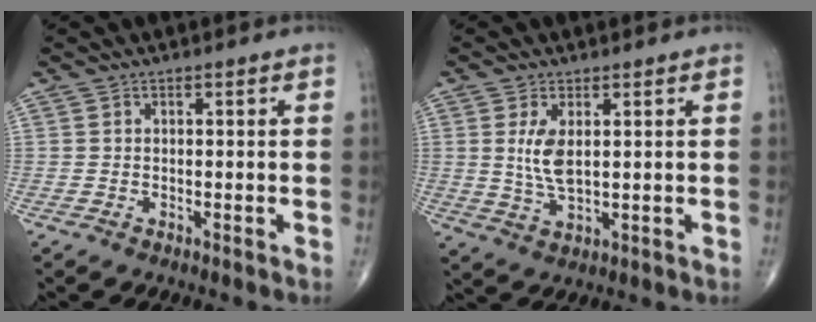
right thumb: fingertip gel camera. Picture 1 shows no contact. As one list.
[{"total": 5.5, "force": [1.2, 2.4, 4.9], "torque": [-0.098, -0.012, 0.032]}]